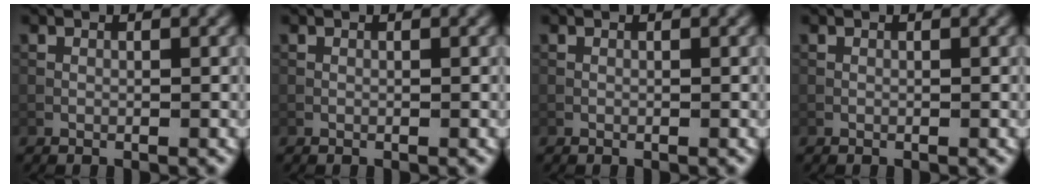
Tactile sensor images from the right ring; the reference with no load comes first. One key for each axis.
{"total": 0.0}
{"total": 0.0}
{"total": 0.0}